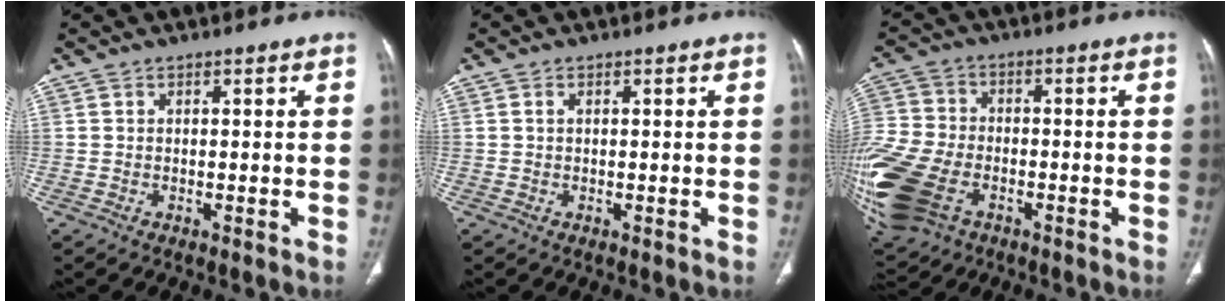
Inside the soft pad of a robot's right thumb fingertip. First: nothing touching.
{"total": 0.6, "force": [0.2, 0.4, 0.5], "torque": [-0.012, 0.003, 0.003]}
{"total": 23.8, "force": [-8.8, 16.0, 15.3], "torque": [-0.419, -0.006, -0.156]}